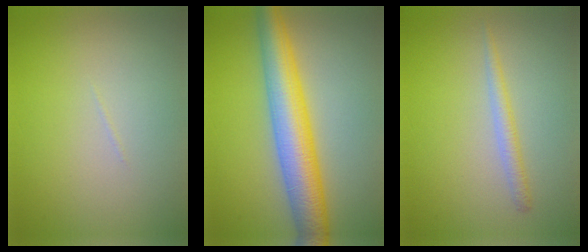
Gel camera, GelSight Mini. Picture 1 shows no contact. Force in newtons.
{"total": 7.2, "press": 7.2, "slide": 0.1}
{"total": 1.5, "press": 1.5, "slide": 0.1}